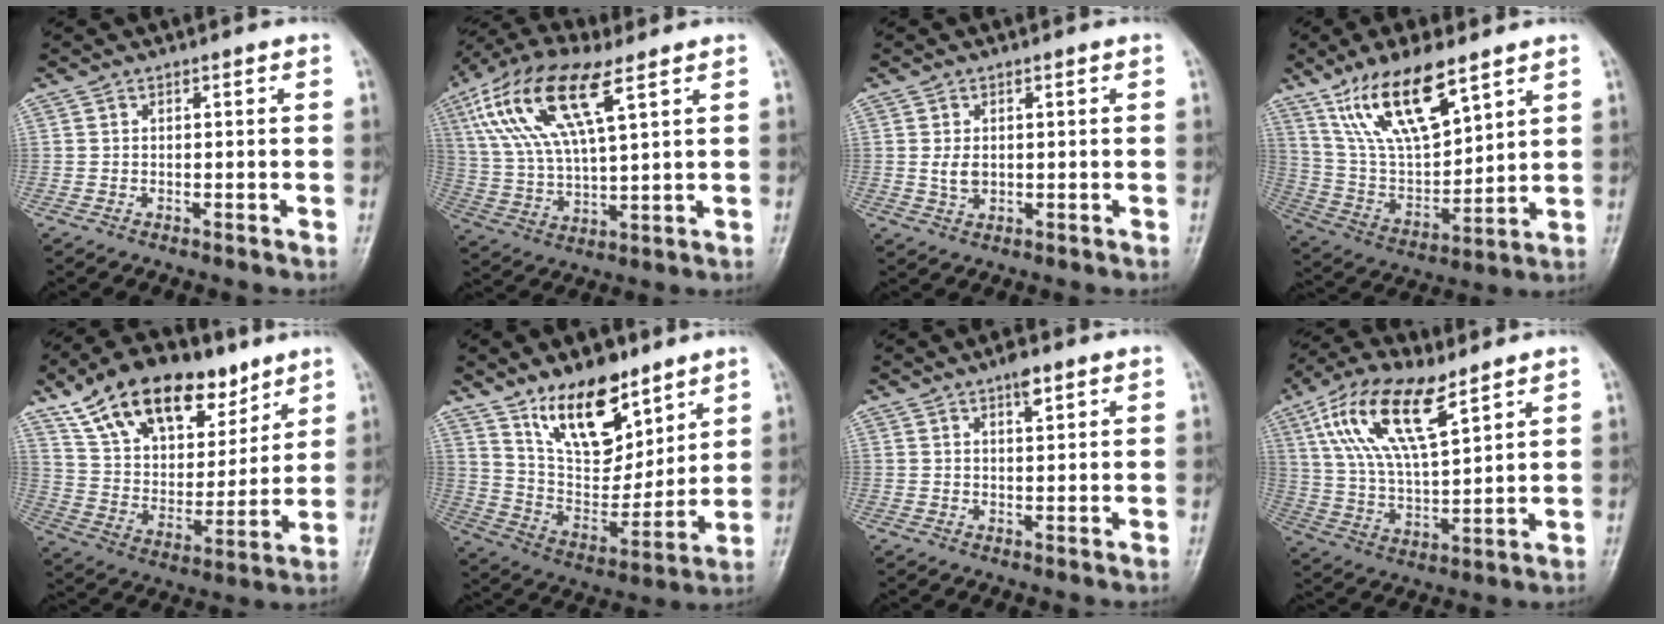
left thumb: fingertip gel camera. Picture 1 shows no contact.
{"total": 17.5, "force": [7.9, 6.3, 14.3], "torque": [-0.293, -0.002, 0.150]}
{"total": 2.7, "force": [0.3, 1.8, 1.9], "torque": [-0.031, -0.006, 0.011]}
{"total": 17.6, "force": [11.0, 6.6, 12.1], "torque": [-0.198, -0.045, 0.221]}
{"total": 23.3, "force": [14.6, 12.4, 13.3], "torque": [-0.186, -0.035, 0.257]}
{"total": 17.2, "force": [11.3, 8.5, 9.8], "torque": [-0.108, -0.074, 0.212]}
{"total": 3.1, "force": [1.9, 1.0, 2.2], "torque": [-0.029, -0.006, 0.030]}
{"total": 17.0, "force": [8.9, 6.8, 12.9], "torque": [-0.231, -0.020, 0.171]}